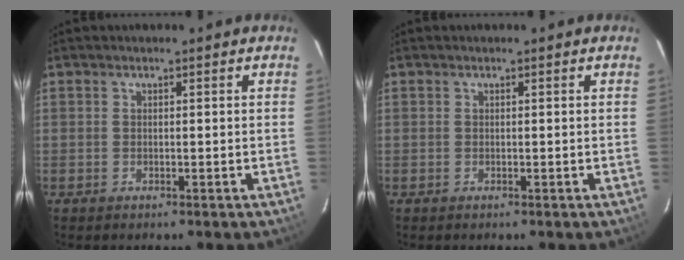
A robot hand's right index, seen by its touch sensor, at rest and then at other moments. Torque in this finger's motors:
{"motor_torque": [0.01, 0.00, 0.00, 0.00]}